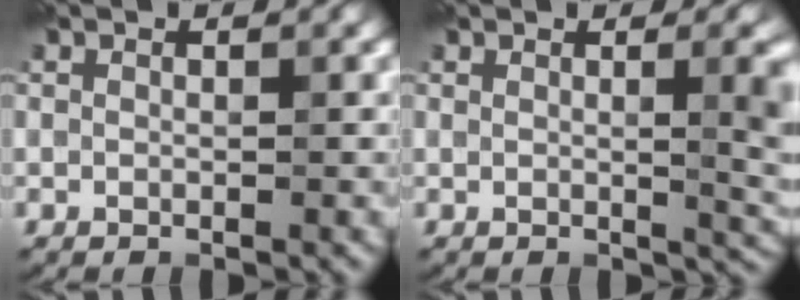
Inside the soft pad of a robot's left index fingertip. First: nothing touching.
{"total": 5.1, "force": [0.5, 1.9, 4.7], "torque": [-0.039, 0.003, 0.008]}